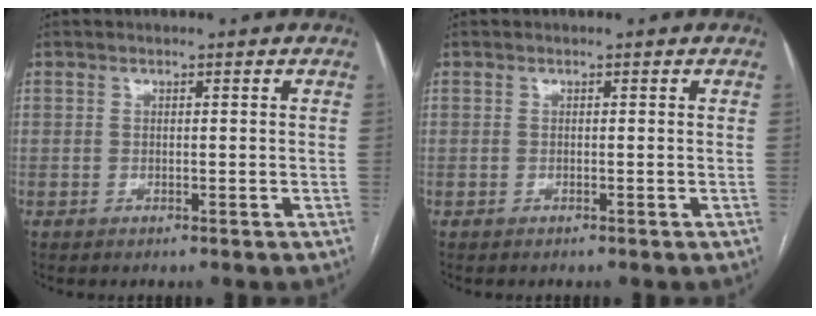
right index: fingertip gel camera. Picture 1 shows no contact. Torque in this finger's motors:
{"motor_torque": [-0.22, -0.02, -0.02, 0.00]}